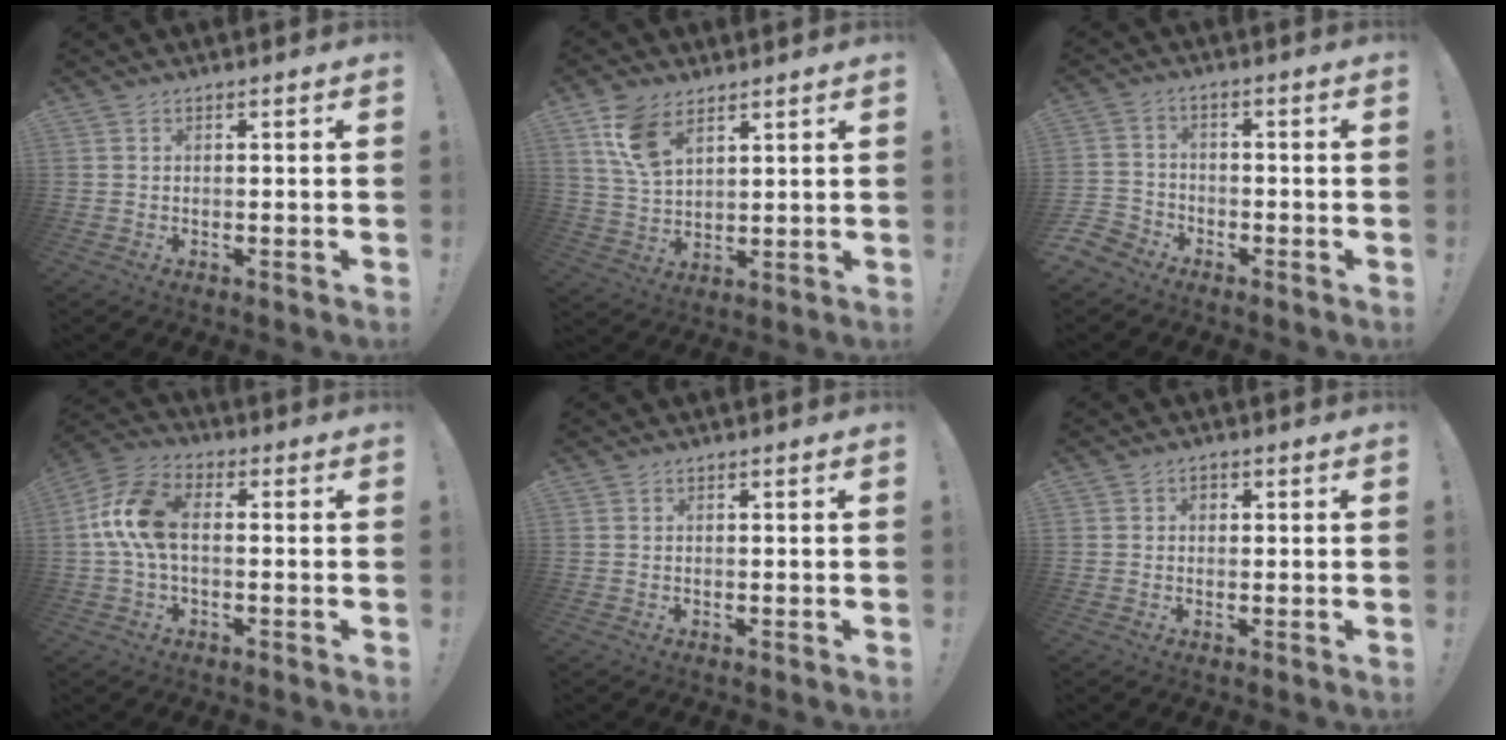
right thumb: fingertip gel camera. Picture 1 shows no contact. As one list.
[{"total": 10.1, "force": [5.9, 5.5, 6.1], "torque": [-0.122, -0.017, 0.114]}, {"total": 5.3, "force": [-3.8, 3.5, 0.9], "torque": [-0.025, 0.023, -0.075]}, {"total": 12.0, "force": [0.5, 6.7, 10.0], "torque": [-0.193, 0.011, 0.015]}, {"total": 0.0}, {"total": 1.7, "force": [-0.1, 1.6, 0.8], "torque": [-0.014, 0.007, -0.002]}]